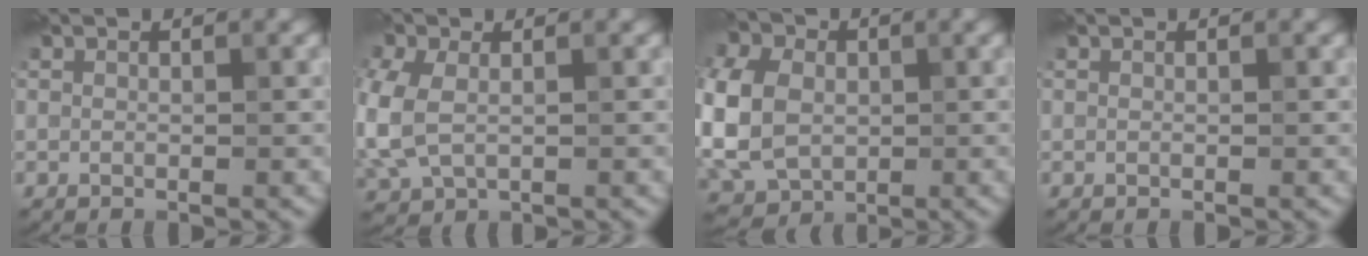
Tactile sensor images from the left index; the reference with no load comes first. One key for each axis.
{"total": 5.9, "fx": -0.8, "fy": 4.1, "fz": 4.2, "tx": -0.120, "ty": -0.011, "tz": 0.000}
{"total": 17.2, "fx": 1.2, "fy": 14.4, "fz": 9.4, "tx": -0.239, "ty": 0.018, "tz": -0.013}
{"total": 0.0}